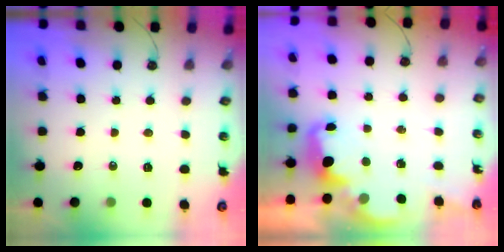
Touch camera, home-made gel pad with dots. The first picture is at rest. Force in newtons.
{"total": 2.7, "press": 2.6, "slide": 0.7}